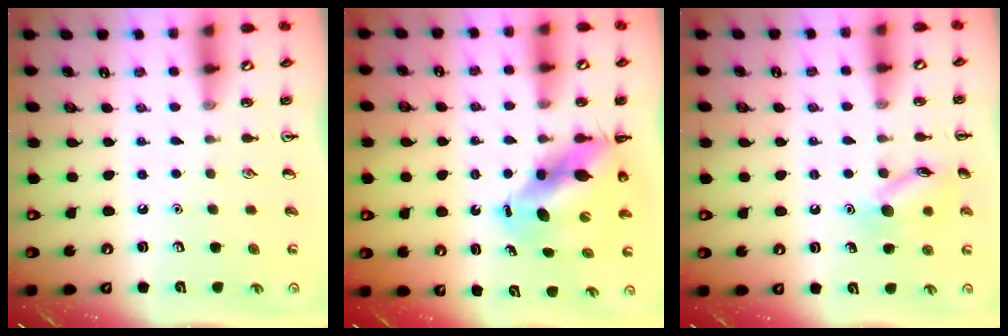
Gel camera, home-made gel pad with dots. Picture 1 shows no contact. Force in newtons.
{"total": 9.9, "press": 9.5, "slide": 2.6}
{"total": 10.9, "press": 10.9, "slide": 0.5}